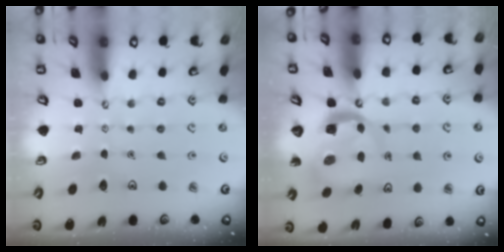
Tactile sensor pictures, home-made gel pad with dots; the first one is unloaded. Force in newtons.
{"total": 7.2, "press": 7.1, "slide": 1.1}